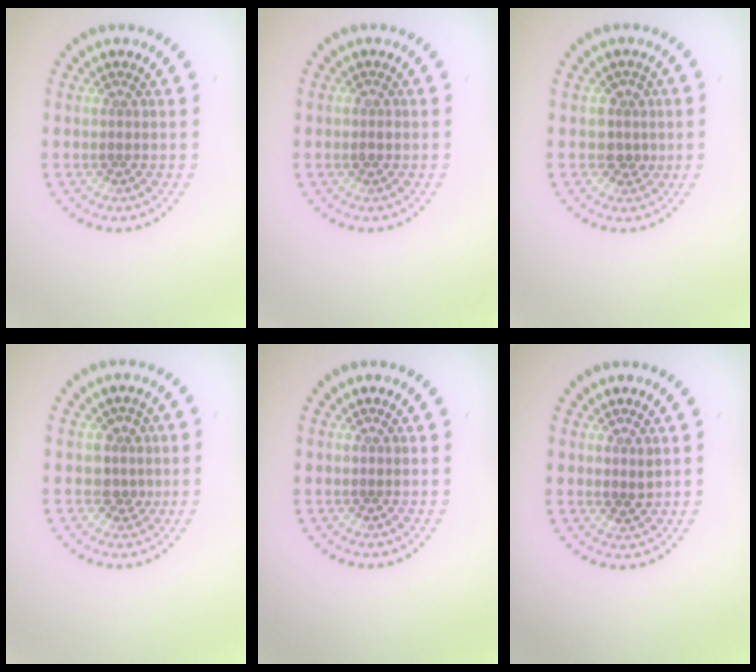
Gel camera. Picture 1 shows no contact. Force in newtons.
{"total": 0.8, "press": 0.8, "slide": 0.2}
{"total": 2.0, "press": 1.7, "slide": 1.1}
{"total": 2.1, "press": 1.7, "slide": 1.4}
{"total": 0.0}
{"total": 0.9, "press": 0.8, "slide": 0.3}